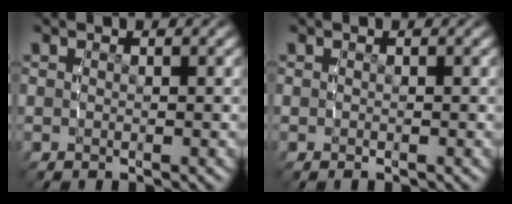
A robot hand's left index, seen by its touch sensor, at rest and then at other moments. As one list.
[{"total": 0.0}]